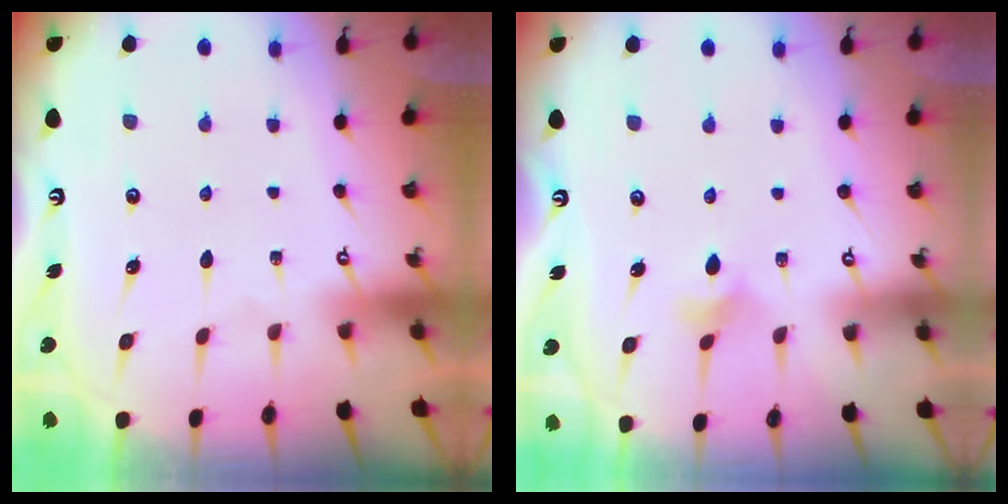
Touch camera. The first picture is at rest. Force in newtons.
{"total": 4.0, "press": 3.9, "slide": 0.7}